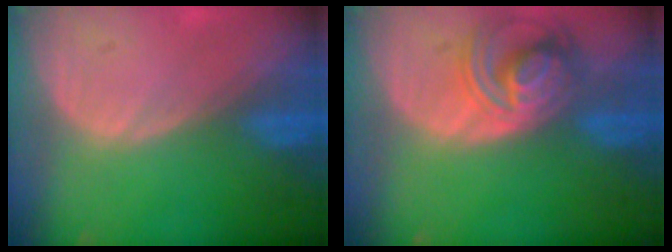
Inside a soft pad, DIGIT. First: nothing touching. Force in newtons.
{"total": 7.8, "press": 6.9, "slide": 3.8}